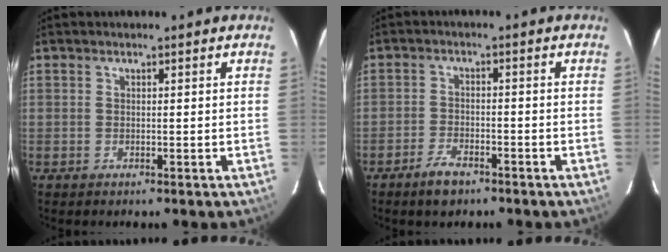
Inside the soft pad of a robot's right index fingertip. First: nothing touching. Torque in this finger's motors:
{"motor_torque": [0.25, -0.29, 0.21, 0.01]}